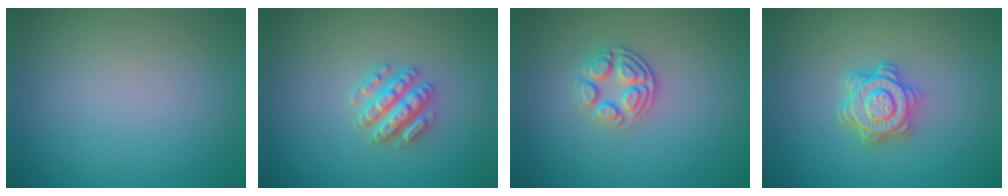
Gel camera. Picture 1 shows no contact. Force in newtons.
{"total": 3.5, "press": 3.1, "slide": 1.5}
{"total": 2.6, "press": 2.4, "slide": 1.1}
{"total": 4.5, "press": 3.6, "slide": 2.8}